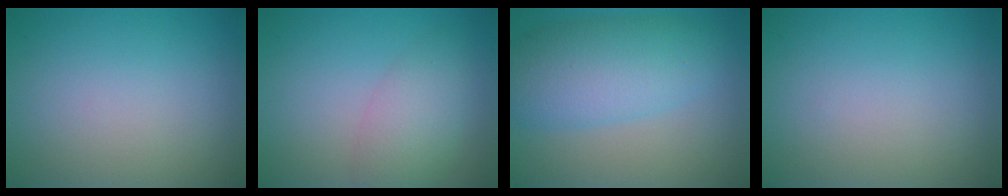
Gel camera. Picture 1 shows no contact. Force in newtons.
{"total": 3.7, "press": 3.7, "slide": 0.2}
{"total": 6.7, "press": 6.7, "slide": 0.1}
{"total": 0.0}